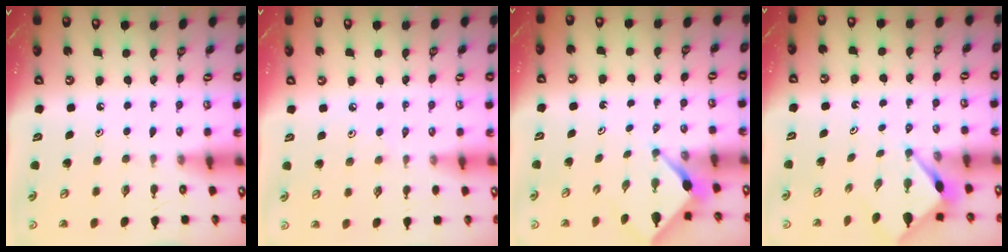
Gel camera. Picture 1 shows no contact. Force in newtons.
{"total": 2.2, "press": 2.1, "slide": 0.6}
{"total": 2.5, "press": 2.5, "slide": 0.2}
{"total": 3.0, "press": 3.0, "slide": 0.3}